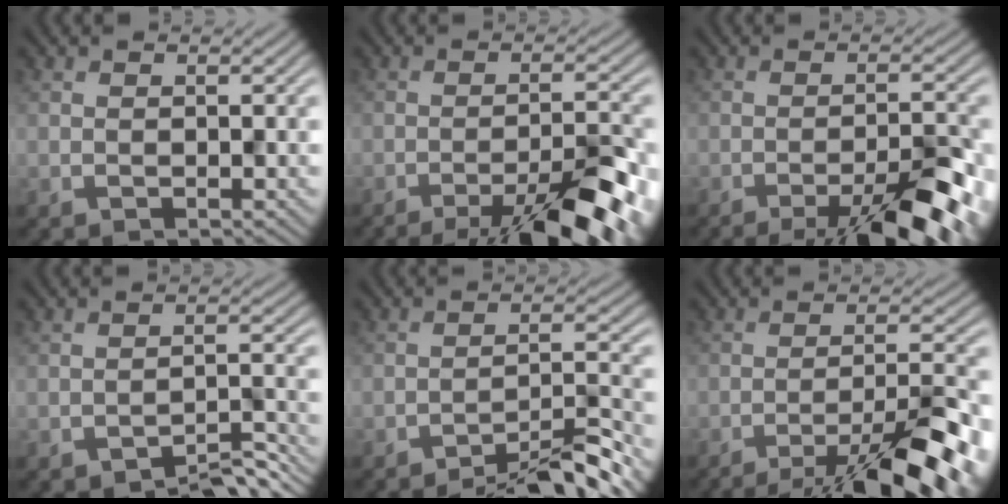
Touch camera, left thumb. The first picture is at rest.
{"total": 11.0, "force": [-7.3, 1.6, 8.1], "torque": [-0.126, 0.012, -0.104]}
{"total": 10.0, "force": [-6.5, 1.3, 7.4], "torque": [-0.113, 0.011, -0.094]}
{"total": 3.8, "force": [-3.3, 0.5, 1.8], "torque": [-0.026, 0.008, -0.049]}
{"total": 6.3, "force": [-5.1, 0.5, 3.7], "torque": [-0.050, 0.018, -0.081]}
{"total": 12.1, "force": [-8.4, 1.7, 8.5], "torque": [-0.136, 0.001, -0.118]}